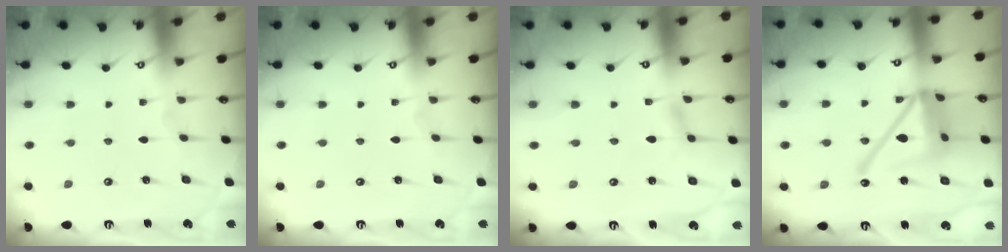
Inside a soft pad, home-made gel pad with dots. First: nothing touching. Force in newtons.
{"total": 0.0}
{"total": 4.2, "press": 4.2, "slide": 0.5}
{"total": 18.7, "press": 18.6, "slide": 1.7}